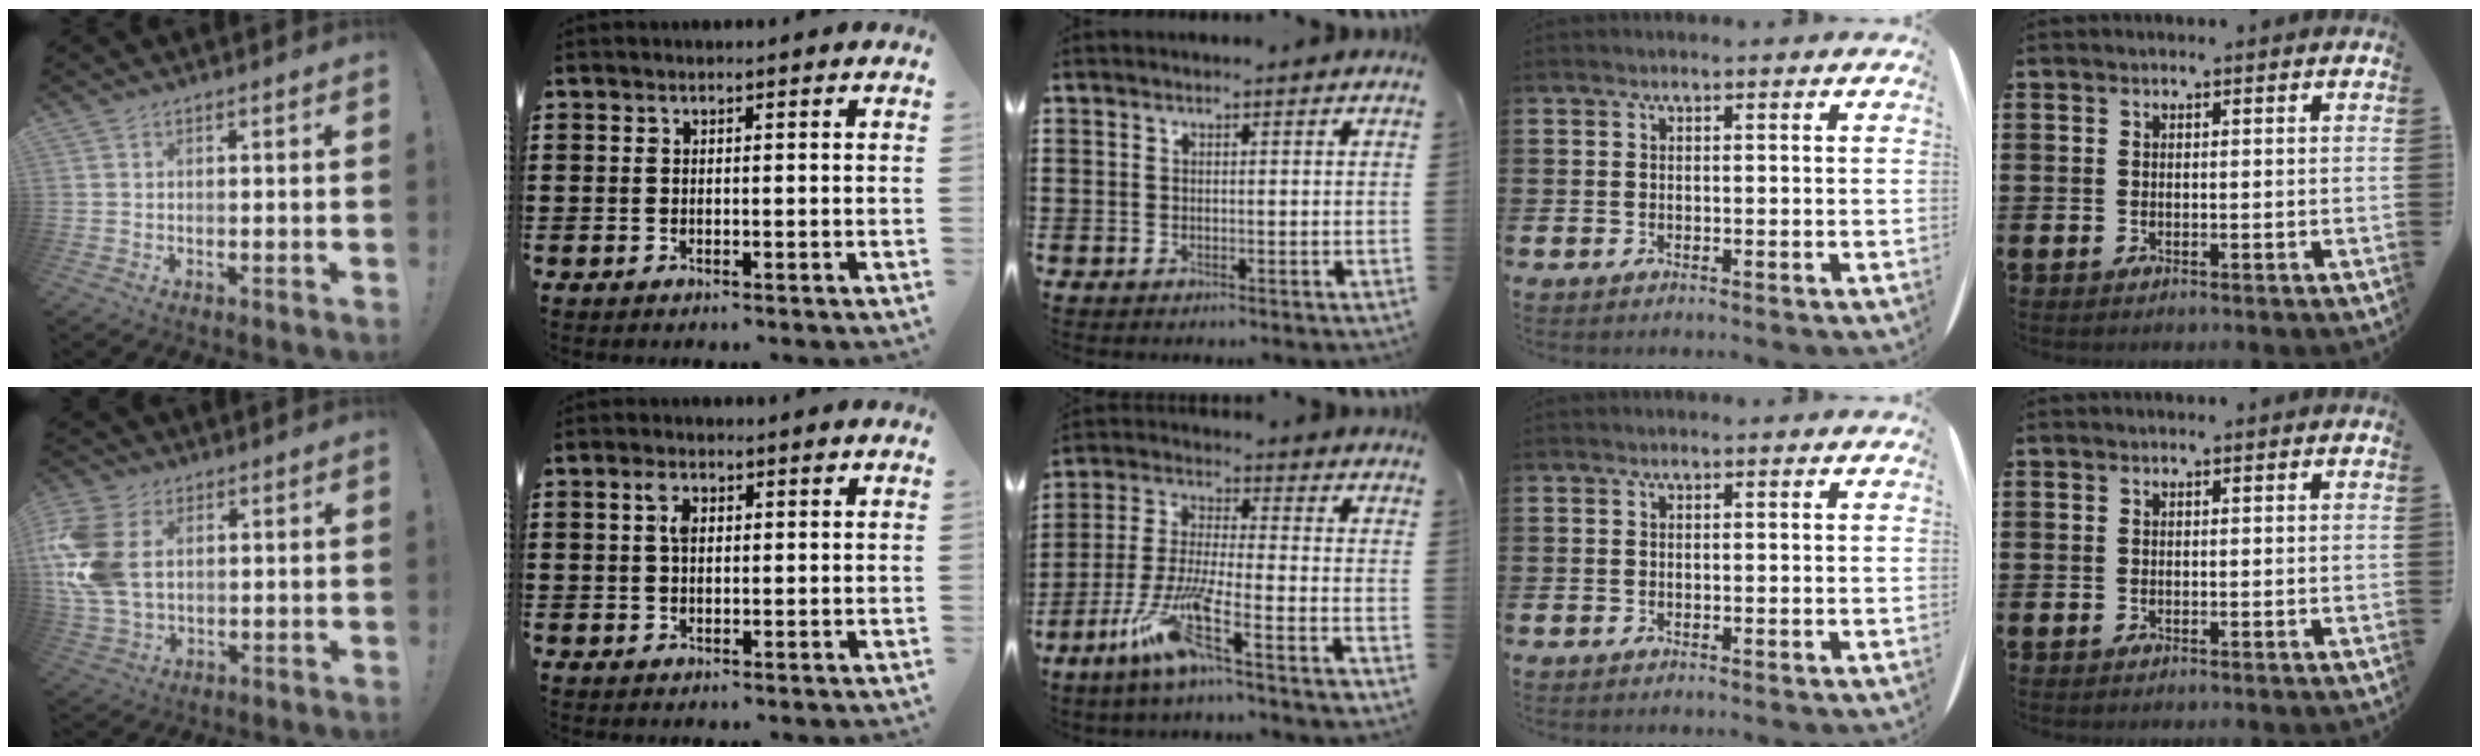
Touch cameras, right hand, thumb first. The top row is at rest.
{"thumb": {"total": 15.5, "force": [3.1, 10.6, 10.9], "torque": [-0.231, -0.008, 0.058]}, "index": {"total": 3.0, "force": [1.0, 1.3, 2.5], "torque": [-0.046, 0.005, 0.014]}, "middle": {"total": 10.1, "force": [-5.8, 1.3, 8.2], "torque": [-0.181, -0.013, -0.115]}}